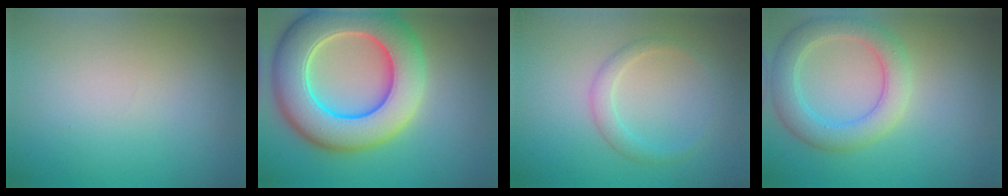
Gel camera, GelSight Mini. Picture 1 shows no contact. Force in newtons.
{"total": 11.3, "press": 11.3, "slide": 0.8}
{"total": 1.7, "press": 1.7, "slide": 0.1}
{"total": 4.4, "press": 4.4, "slide": 0.1}